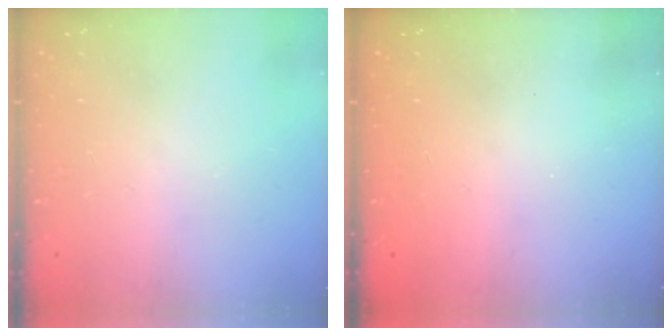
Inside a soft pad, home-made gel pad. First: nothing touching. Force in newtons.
{"total": 2.3, "press": 2.2, "slide": 0.8}